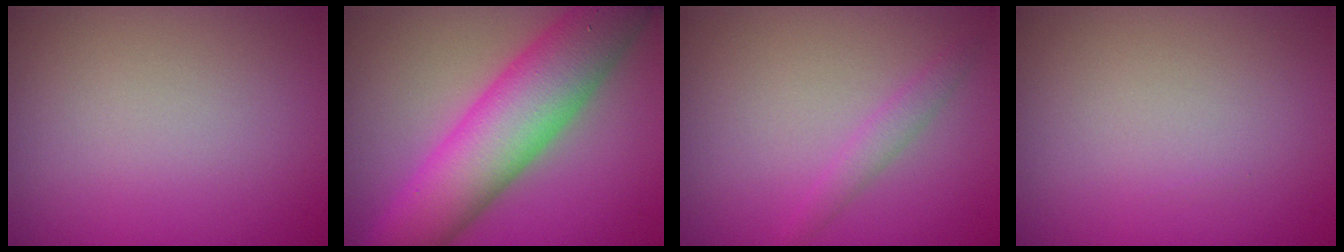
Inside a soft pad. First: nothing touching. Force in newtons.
{"total": 9.8, "press": 9.8, "slide": 0.1}
{"total": 1.3, "press": 1.3, "slide": 0.0}
{"total": 0.0}